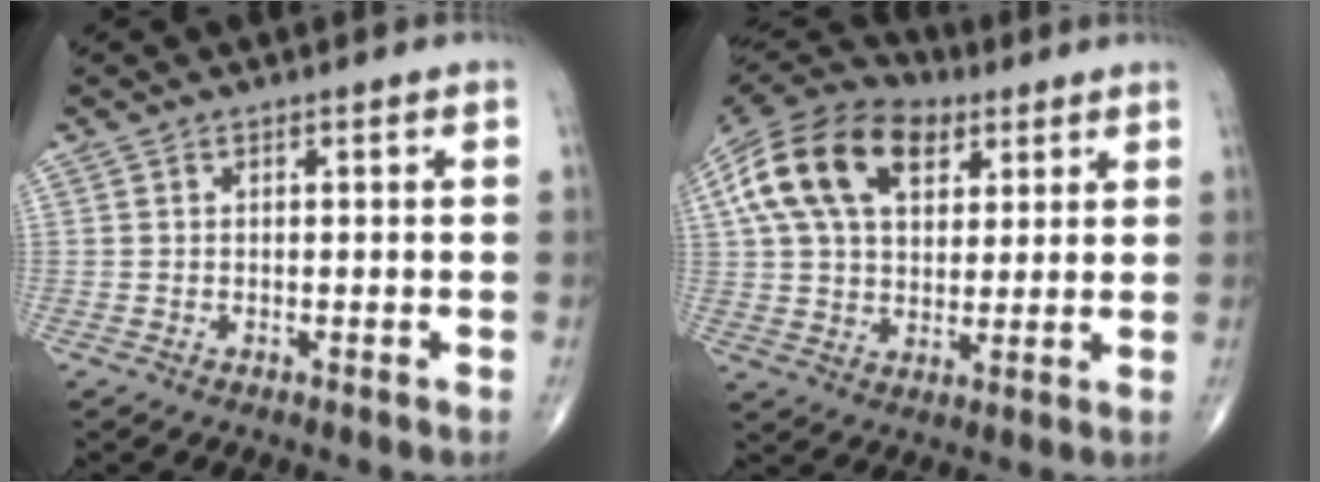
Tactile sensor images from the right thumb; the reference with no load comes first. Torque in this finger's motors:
{"motor_torque": [2.11, 2.25, 0.65, -0.26, 0.51]}